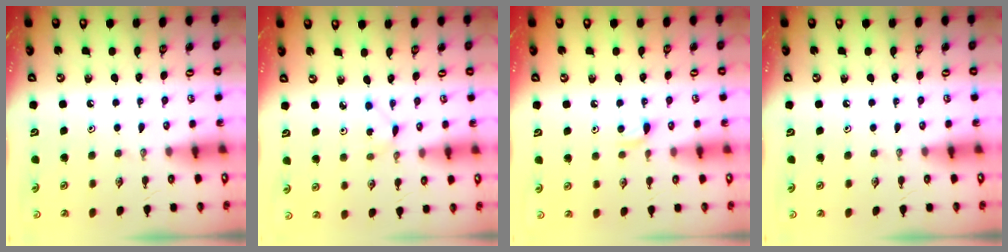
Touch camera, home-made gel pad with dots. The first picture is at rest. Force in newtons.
{"total": 1.9, "press": 1.9, "slide": 0.2}
{"total": 4.9, "press": 4.8, "slide": 0.8}
{"total": 0.0}